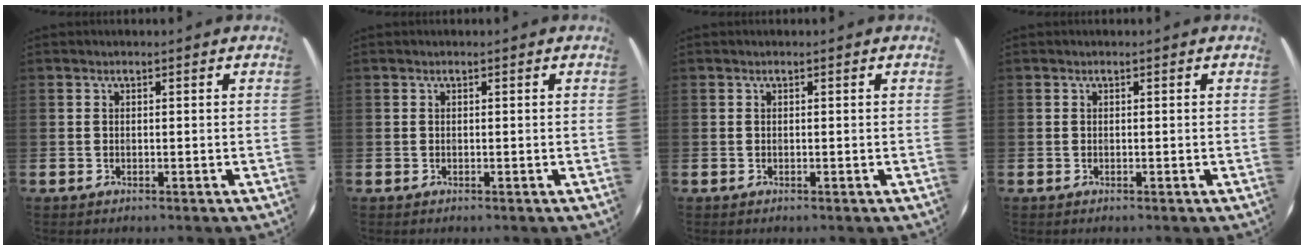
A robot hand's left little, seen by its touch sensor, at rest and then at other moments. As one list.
[{"total": 0.0}, {"total": 0.0}, {"total": 0.0}]